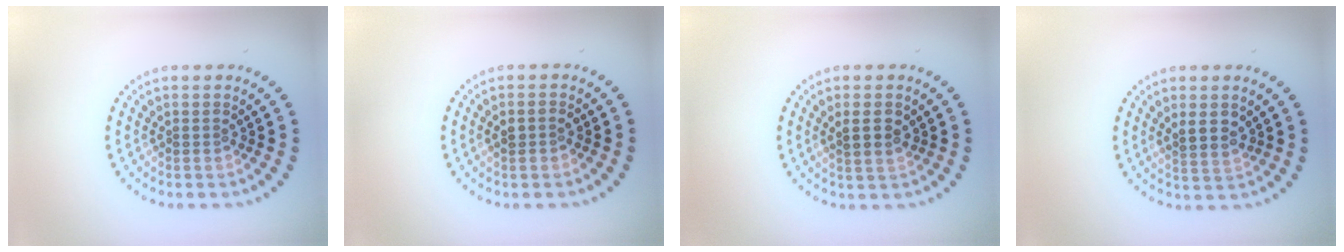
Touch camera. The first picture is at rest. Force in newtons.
{"total": 1.3, "press": 1.3, "slide": 0.2}
{"total": 1.9, "press": 1.7, "slide": 0.7}
{"total": 2.2, "press": 2.1, "slide": 0.7}